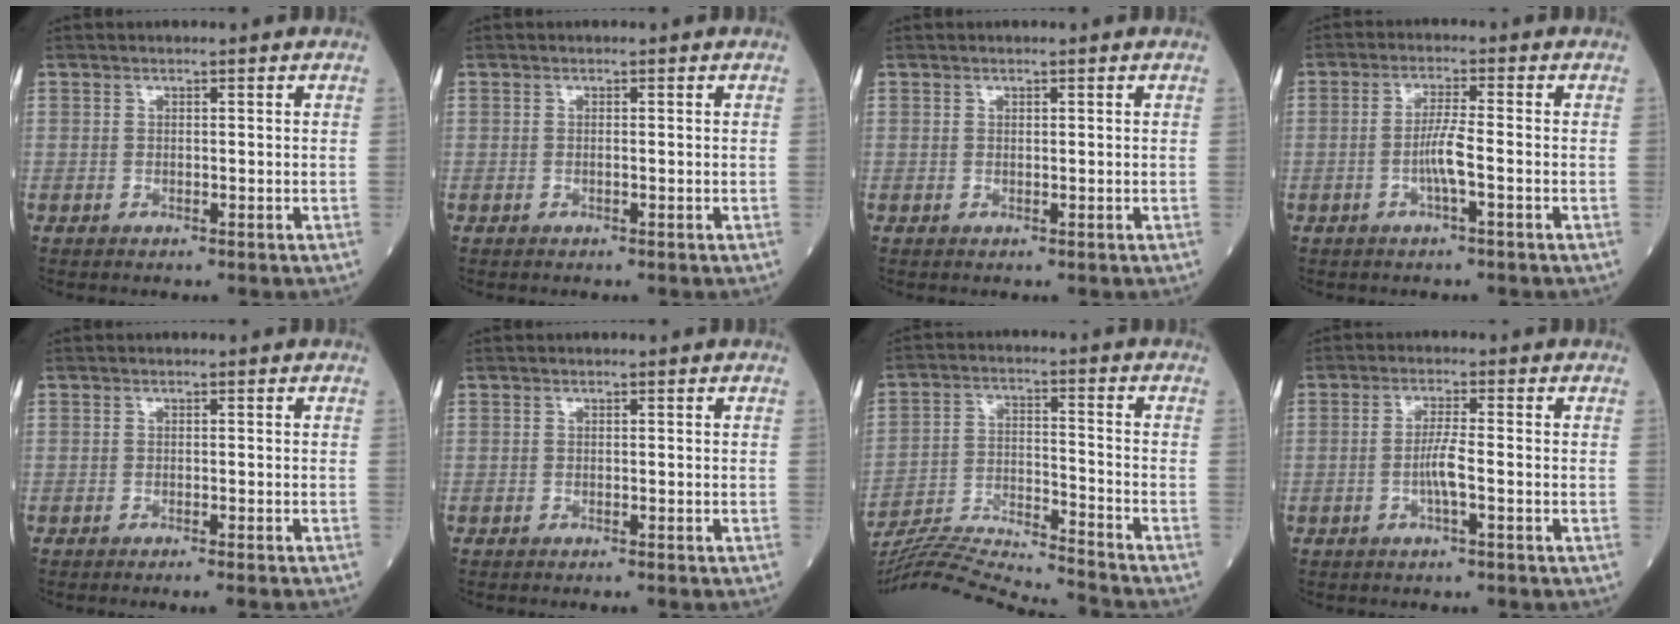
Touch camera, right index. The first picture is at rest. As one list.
[{"total": 0.0}, {"total": 0.0}, {"total": 3.9, "force": [-1.2, -0.1, 3.7], "torque": [-0.076, 0.003, -0.025]}, {"total": 2.9, "force": [-2.5, -0.6, 1.4], "torque": [-0.011, 0.002, -0.034]}, {"total": 1.1, "force": [-1.0, -0.2, 0.6], "torque": [-0.006, 0.002, -0.012]}, {"total": 17.0, "force": [-16.3, -2.0, 4.5], "torque": [-0.079, -0.004, -0.271]}, {"total": 3.4, "force": [-1.0, 0.0, 3.2], "torque": [-0.065, 0.000, -0.022]}]